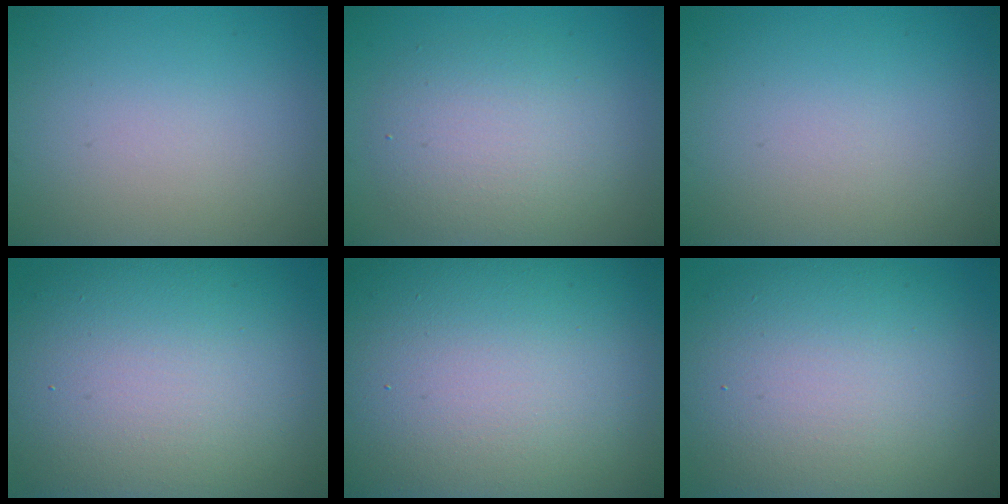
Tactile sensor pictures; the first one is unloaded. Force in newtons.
{"total": 4.8, "press": 4.8, "slide": 0.2}
{"total": 0.0}
{"total": 16.5, "press": 16.5, "slide": 0.9}
{"total": 24.9, "press": 24.8, "slide": 1.4}
{"total": 13.7, "press": 13.7, "slide": 0.9}